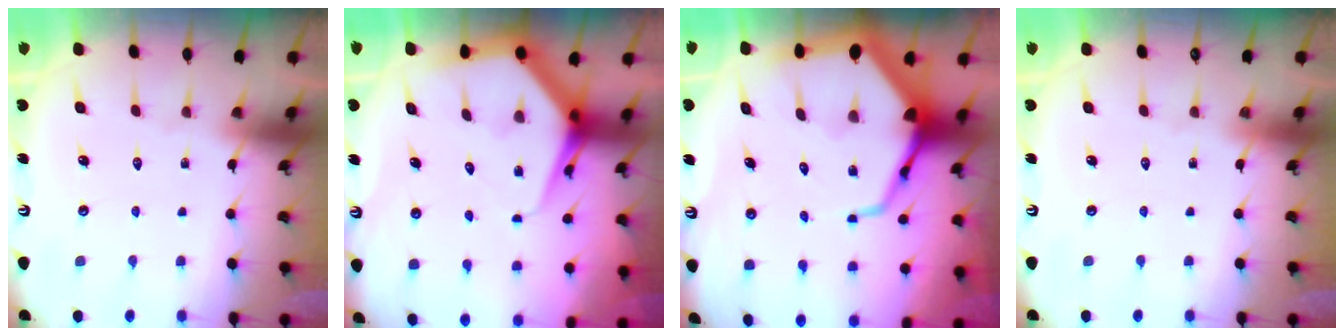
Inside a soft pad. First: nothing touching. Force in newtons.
{"total": 7.2, "press": 7.2, "slide": 0.8}
{"total": 13.1, "press": 13.0, "slide": 1.5}
{"total": 0.0}